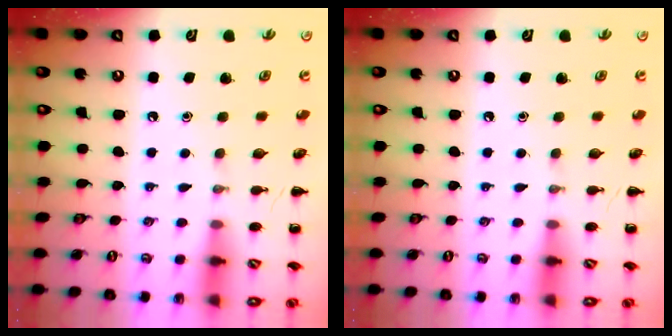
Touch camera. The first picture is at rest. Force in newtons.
{"total": 0.0}